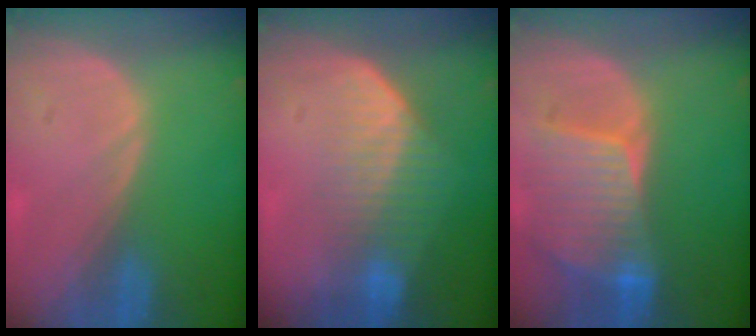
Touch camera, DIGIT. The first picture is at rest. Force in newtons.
{"total": 7.5, "press": 6.4, "slide": 3.9}
{"total": 8.8, "press": 7.8, "slide": 4.1}